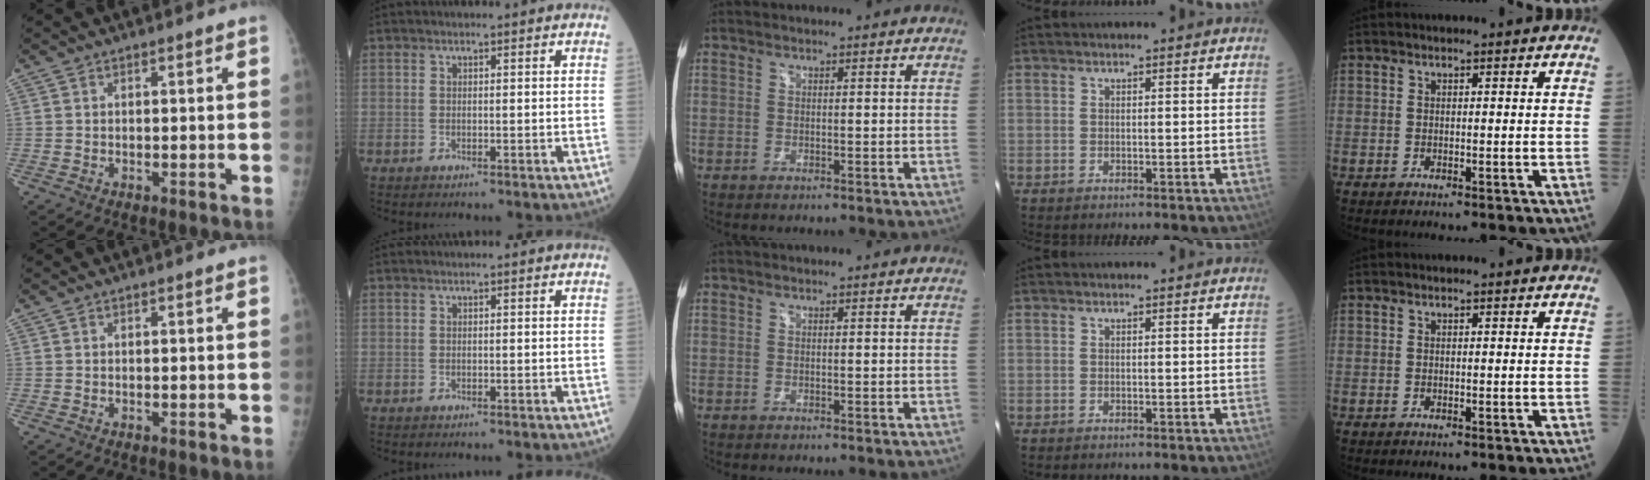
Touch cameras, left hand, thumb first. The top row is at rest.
{}